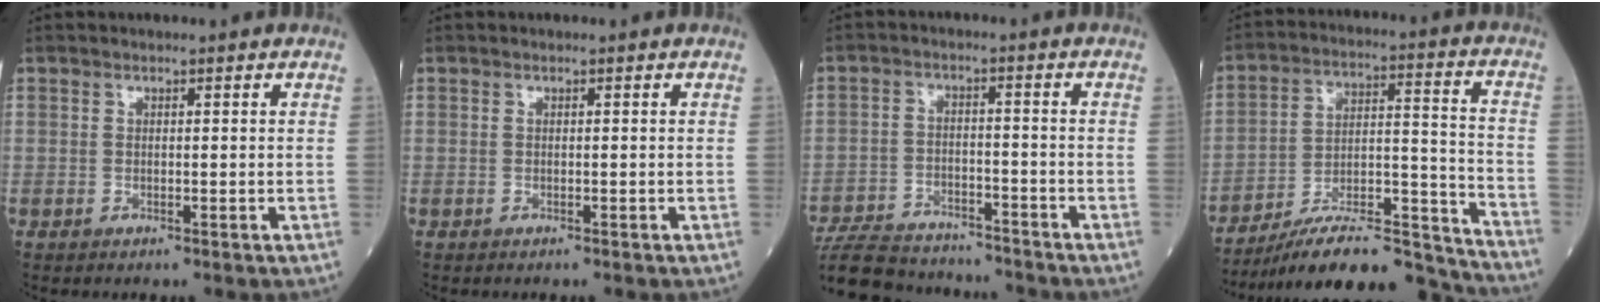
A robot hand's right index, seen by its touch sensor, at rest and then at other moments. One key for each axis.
{"total": 0.6, "fx": -0.5, "fy": 0.1, "fz": 0.3, "tx": -0.011, "ty": -0.002, "tz": -0.007}
{"total": 16.4, "fx": -14.8, "fy": 4.8, "fz": 5.2, "tx": -0.125, "ty": 0.003, "tz": -0.226}
{"total": 20.9, "fx": -19.5, "fy": 1.8, "fz": 7.3, "tx": -0.106, "ty": 0.026, "tz": -0.312}